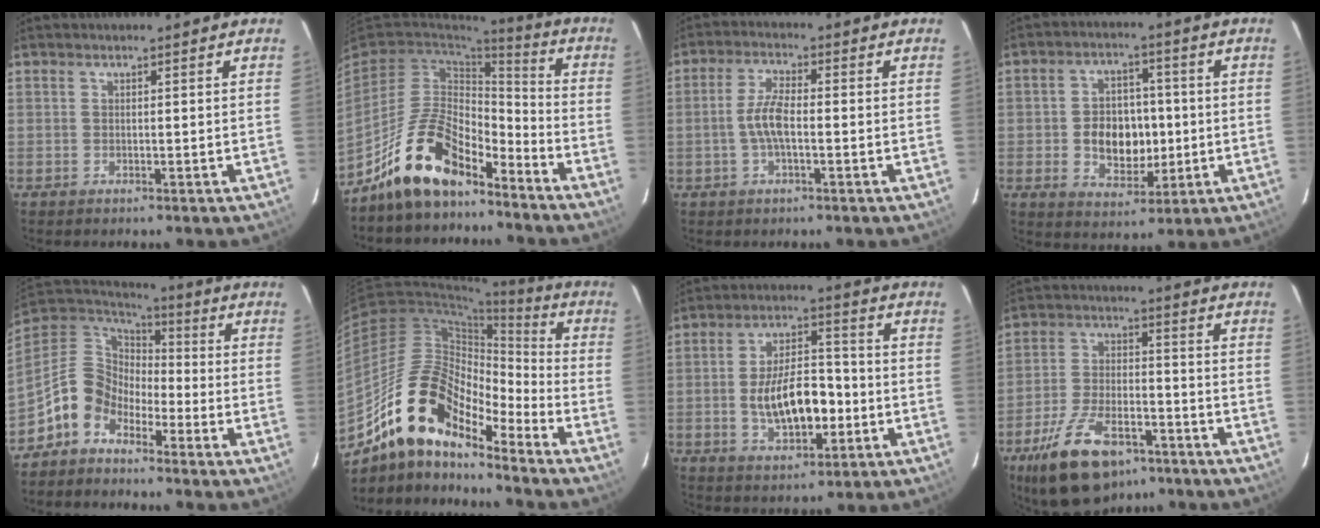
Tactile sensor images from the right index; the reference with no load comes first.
{"total": 14.9, "force": [-11.0, 6.2, 7.9], "torque": [-0.170, 0.018, -0.195]}
{"total": 5.6, "force": [-1.0, 1.7, 5.2], "torque": [-0.109, 0.007, -0.021]}
{"total": 10.1, "force": [-1.2, 7.5, 6.7], "torque": [-0.133, 0.011, -0.007]}
{"total": 10.5, "force": [-7.1, 6.9, 3.4], "torque": [-0.078, 0.031, -0.148]}
{"total": 17.1, "force": [-13.0, 6.2, 9.2], "torque": [-0.160, 0.005, -0.256]}
{"total": 12.6, "force": [-2.6, 6.2, 10.6], "torque": [-0.199, 0.012, -0.032]}
{"total": 16.7, "force": [-10.8, 7.8, 10.0], "torque": [-0.206, -0.012, -0.182]}